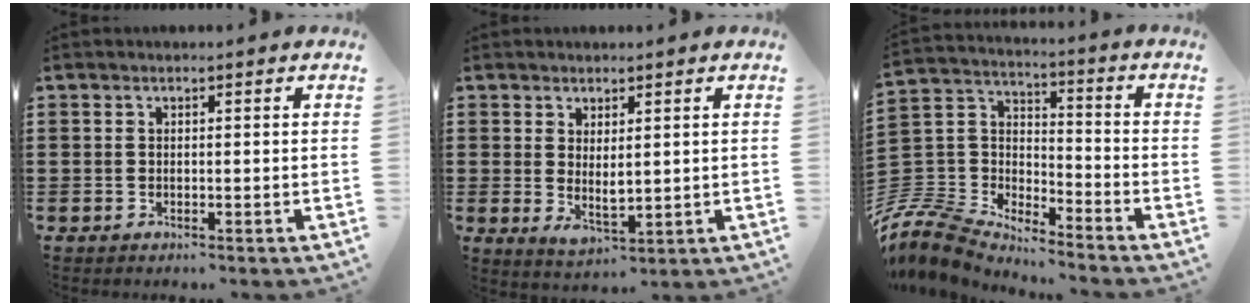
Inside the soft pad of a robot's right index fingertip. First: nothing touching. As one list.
[{"total": 2.7, "force": [1.1, 1.0, 2.2], "torque": [-0.035, -0.003, 0.021]}, {"total": 7.5, "force": [-7.0, 2.5, 1.2], "torque": [-0.077, -0.012, -0.152]}]